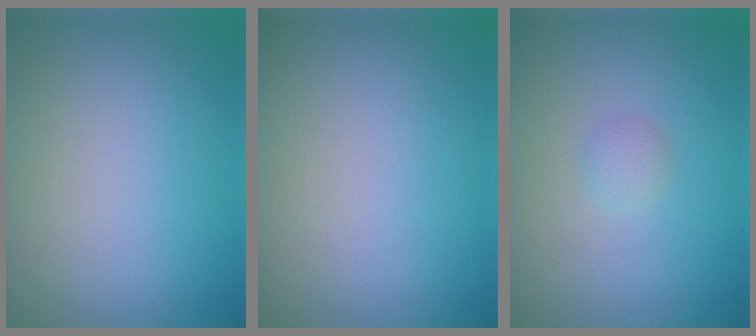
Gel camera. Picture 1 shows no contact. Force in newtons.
{"total": 0.0}
{"total": 1.0, "press": 1.0, "slide": 0.0}